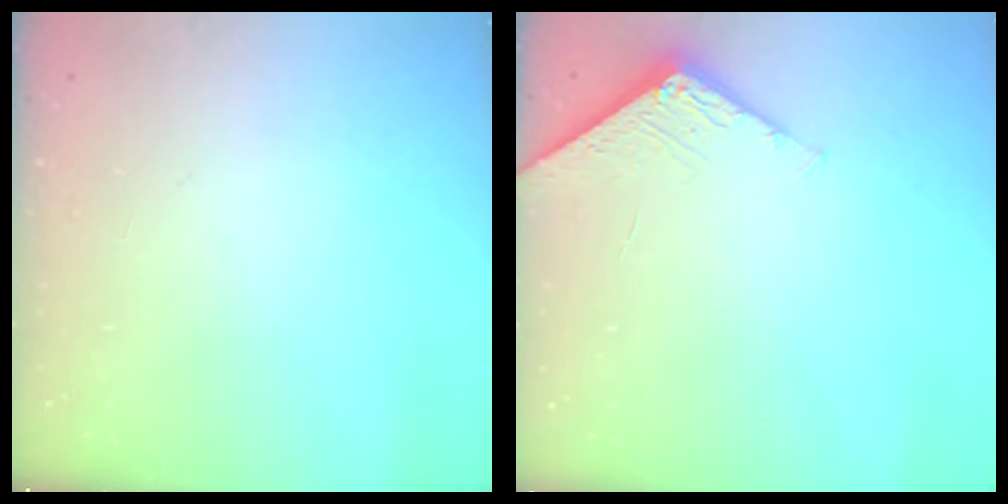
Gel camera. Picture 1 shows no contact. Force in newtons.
{"total": 3.6, "press": 3.6, "slide": 0.3}